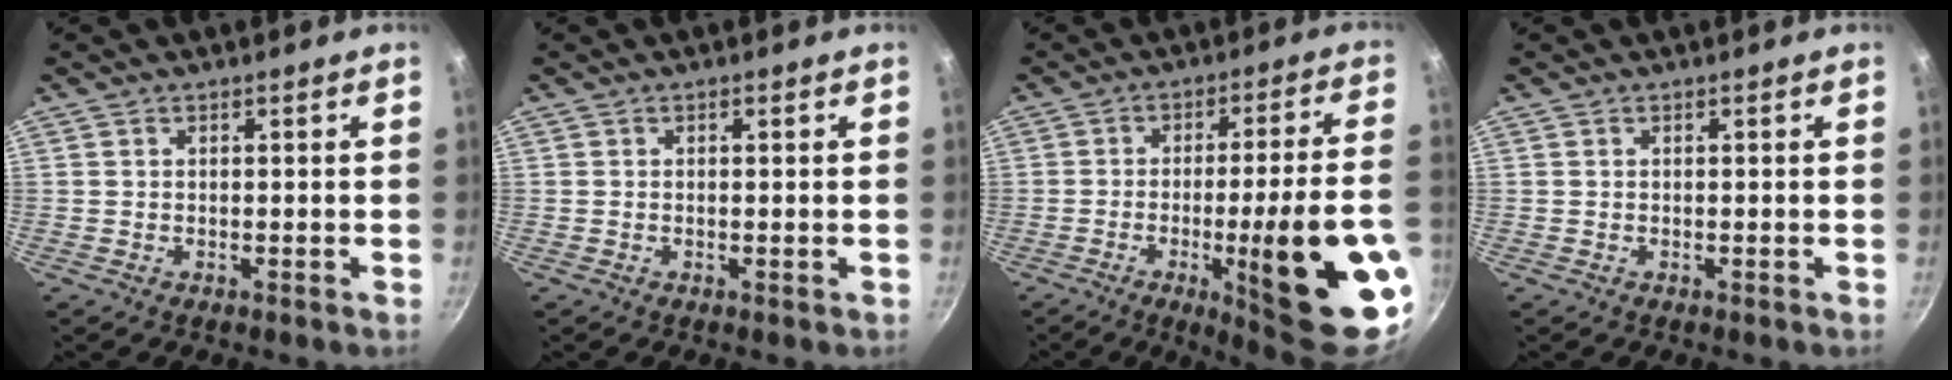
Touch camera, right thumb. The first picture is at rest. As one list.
[{"total": 0.6, "force": [0.1, 0.1, 0.5], "torque": [-0.010, 0.001, 0.001]}, {"total": 23.2, "force": [-7.2, 3.7, 21.8], "torque": [-0.280, 0.021, -0.091]}, {"total": 0.0}]